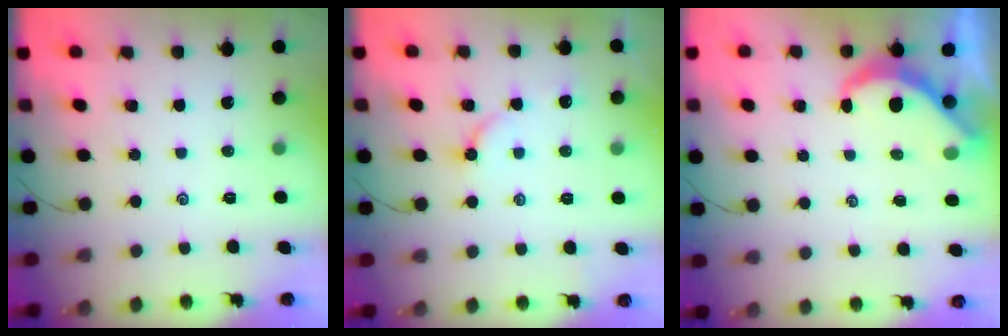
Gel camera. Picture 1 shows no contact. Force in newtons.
{"total": 3.7, "press": 3.7, "slide": 0.4}
{"total": 7.2, "press": 7.2, "slide": 0.4}